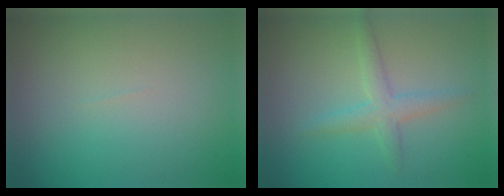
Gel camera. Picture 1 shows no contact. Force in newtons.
{"total": 2.3, "press": 2.3, "slide": 0.0}